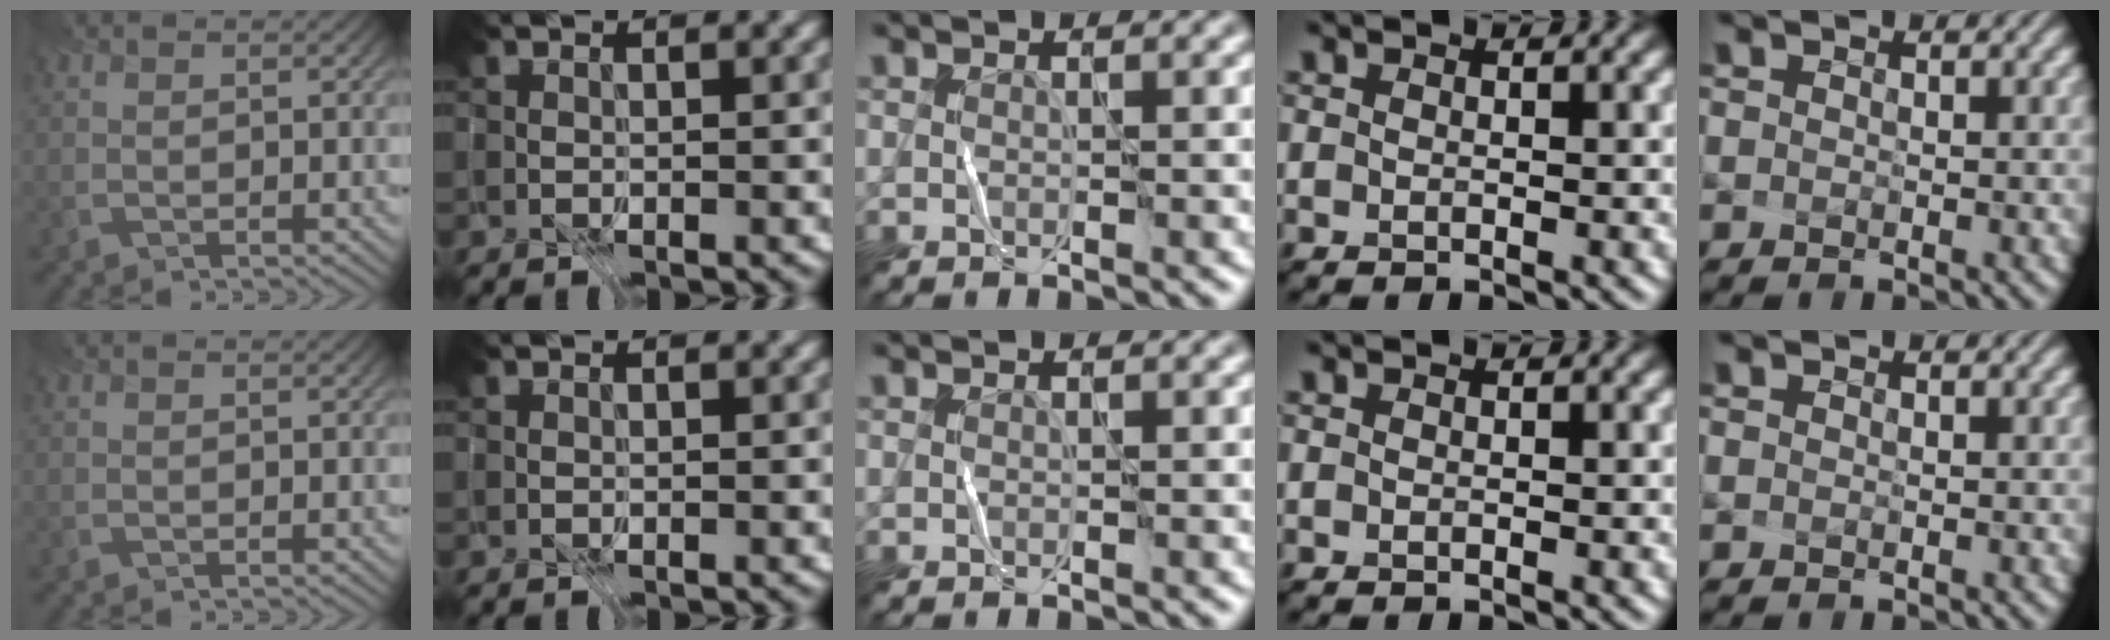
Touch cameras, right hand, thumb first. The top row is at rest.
{}